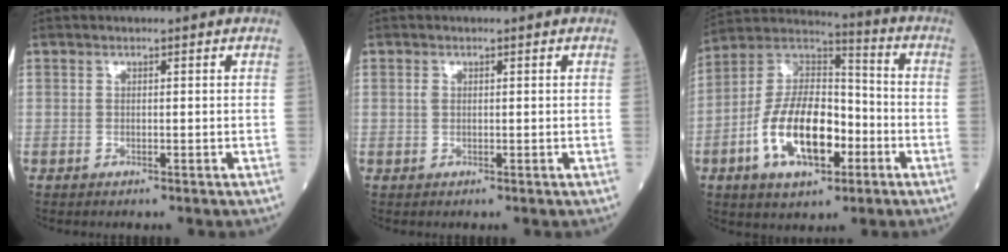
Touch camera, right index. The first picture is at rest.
{"total": 0.8, "force": [0.2, 0.6, 0.5], "torque": [-0.013, 0.002, 0.004]}
{"total": 15.8, "force": [-5.1, 7.4, 13.1], "torque": [-0.258, 0.018, -0.086]}